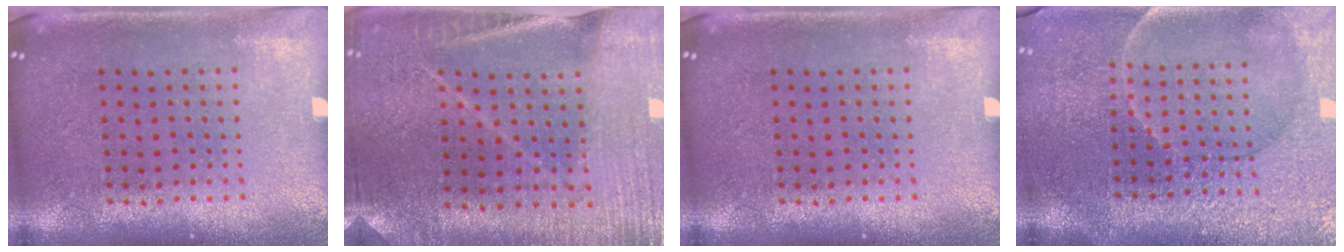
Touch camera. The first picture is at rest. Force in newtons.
{"total": 1.7, "press": 1.7, "slide": 0.1}
{"total": 0.0}
{"total": 3.9, "press": 3.6, "slide": 1.5}